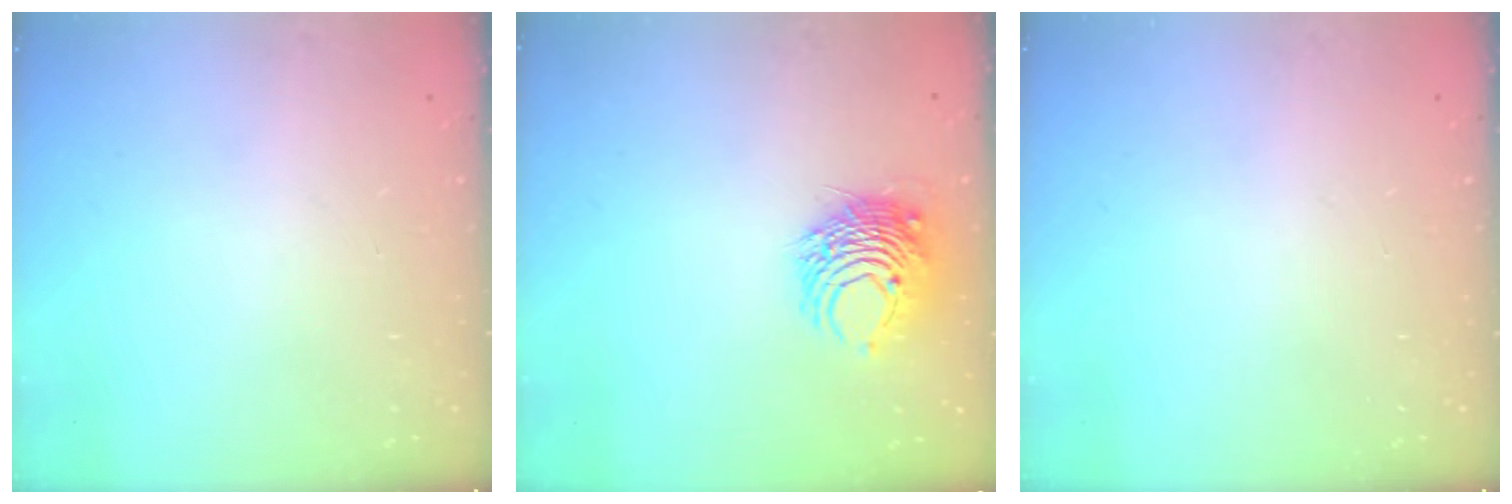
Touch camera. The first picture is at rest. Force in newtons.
{"total": 8.1, "press": 8.1, "slide": 0.6}
{"total": 0.0}